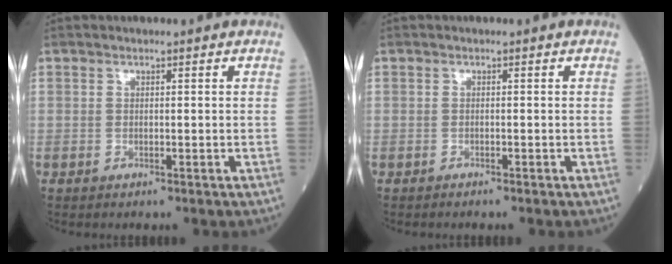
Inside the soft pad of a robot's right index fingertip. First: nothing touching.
{"total": 0.7, "force": [-0.6, -0.1, 0.4], "torque": [-0.006, 0.001, -0.008]}